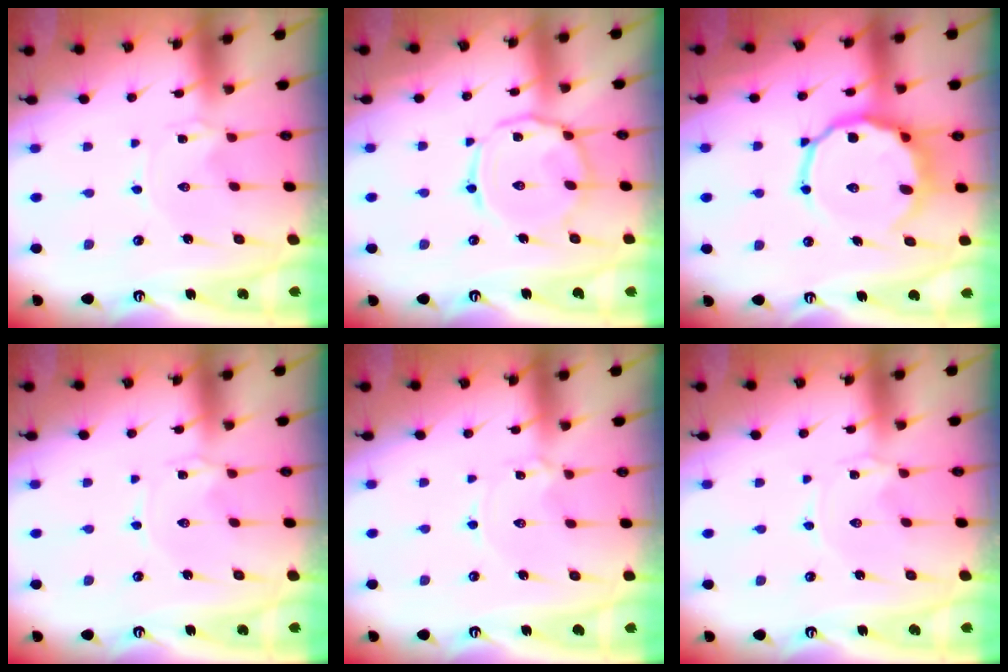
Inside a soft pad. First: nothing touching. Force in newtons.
{"total": 10.6, "press": 10.6, "slide": 0.9}
{"total": 13.9, "press": 13.6, "slide": 2.9}
{"total": 1.5, "press": 1.5, "slide": 0.1}
{"total": 0.9, "press": 0.9, "slide": 0.1}
{"total": 0.0}